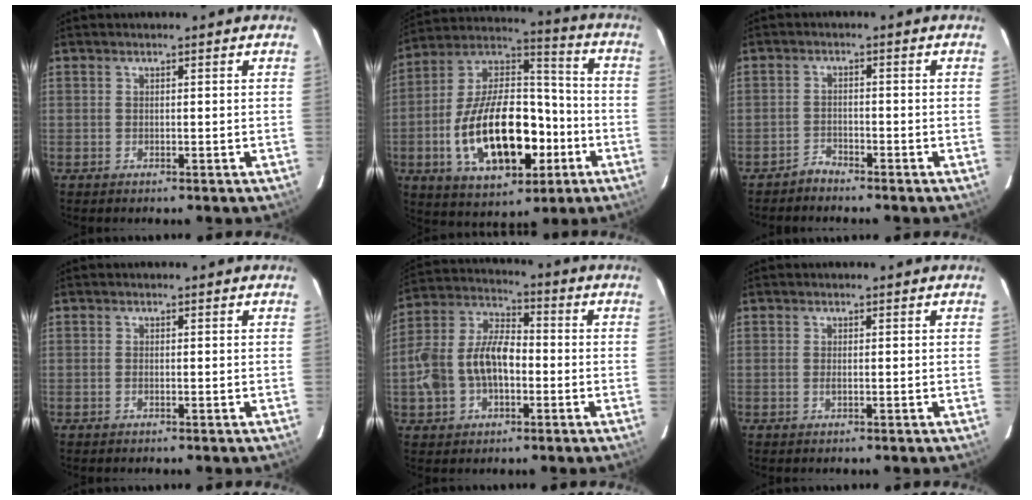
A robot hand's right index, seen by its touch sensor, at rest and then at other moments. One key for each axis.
{"total": 23.3, "fx": -6.8, "fy": 12.3, "fz": 18.6, "tx": -0.352, "ty": 0.020, "tz": -0.098}
{"total": 2.1, "fx": -2.0, "fy": 0.6, "fz": 0.0, "tx": 0.001, "ty": 0.003, "tz": -0.039}
{"total": 0.7, "fx": -0.3, "fy": 0.4, "fz": 0.4, "tx": -0.010, "ty": 0.000, "tz": -0.007}
{"total": 13.3, "fx": -2.8, "fy": 8.4, "fz": 10.0, "tx": -0.216, "ty": 0.021, "tz": -0.049}
{"total": 0.7, "fx": -0.1, "fy": 0.2, "fz": 0.7, "tx": -0.015, "ty": 0.000, "tz": -0.002}